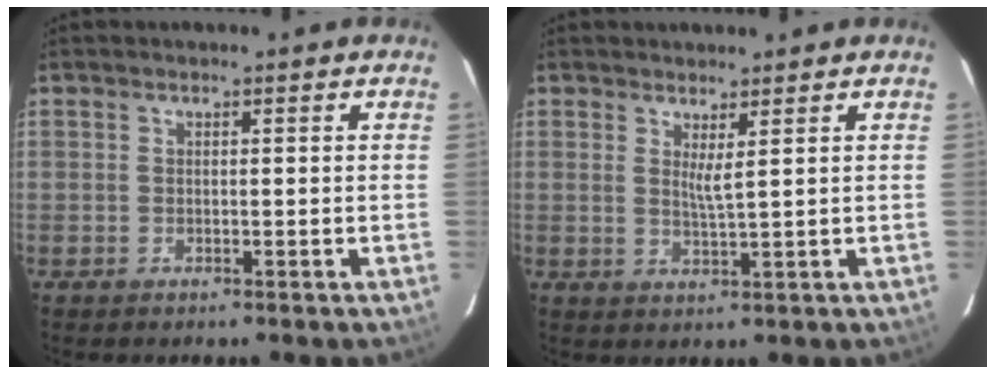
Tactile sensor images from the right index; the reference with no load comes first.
{"total": 2.6, "force": [1.4, -0.3, 2.1], "torque": [-0.038, -0.008, 0.022]}